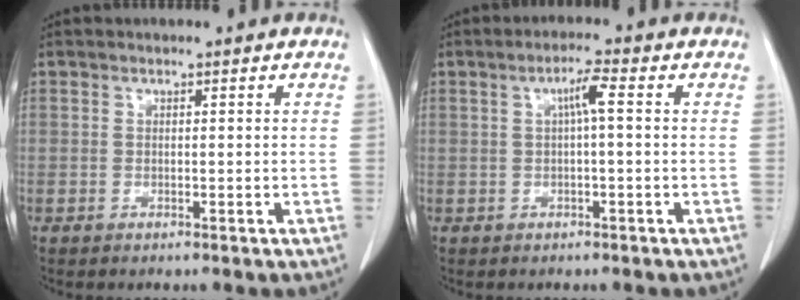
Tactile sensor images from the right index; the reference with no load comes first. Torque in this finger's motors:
{"motor_torque": [0.39, -0.12, 0.25, 0.07]}